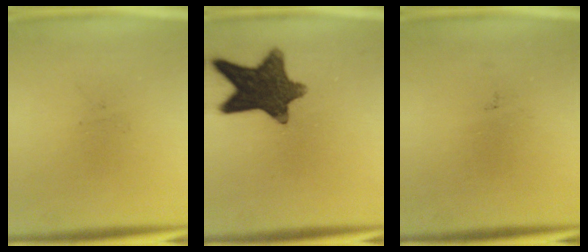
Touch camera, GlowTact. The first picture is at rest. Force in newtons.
{"total": 12.8}
{"total": 0.0}